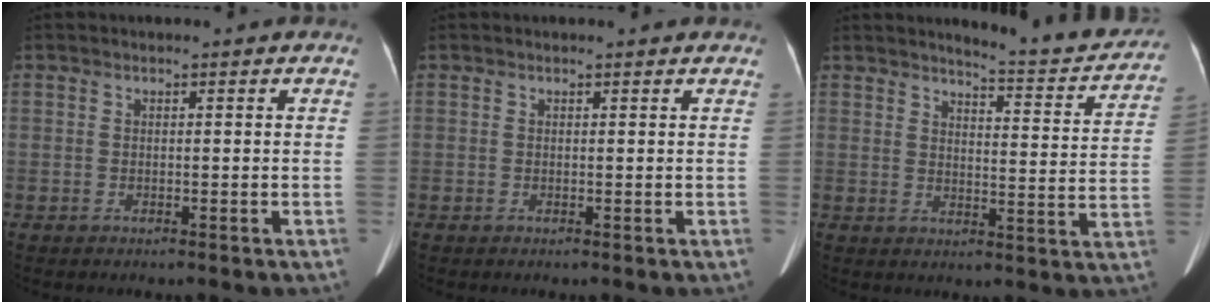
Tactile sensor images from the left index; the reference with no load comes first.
{"total": 1.0, "force": [1.0, 0.2, 0.2], "torque": [-0.010, 0.002, 0.008]}
{"total": 12.0, "force": [11.4, 1.2, 3.7], "torque": [-0.036, -0.035, 0.128]}